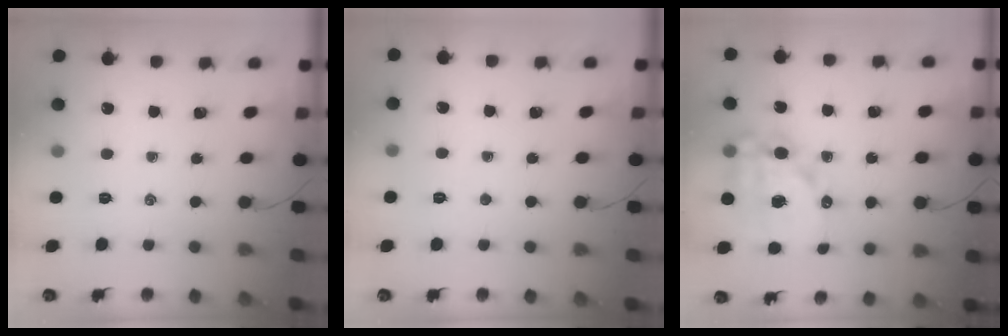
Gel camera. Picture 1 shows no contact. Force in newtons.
{"total": 2.4, "press": 2.3, "slide": 0.5}
{"total": 16.0, "press": 15.6, "slide": 3.5}